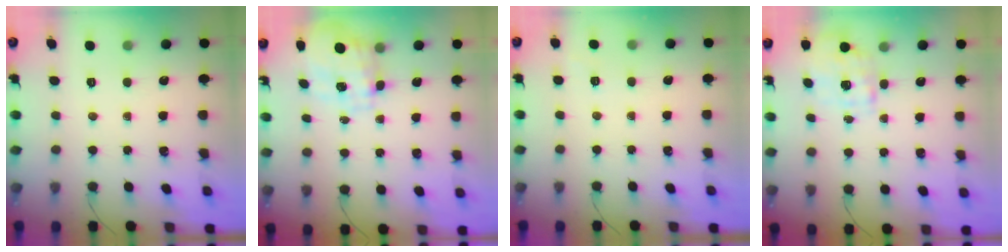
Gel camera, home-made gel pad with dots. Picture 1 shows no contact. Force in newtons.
{"total": 3.6, "press": 3.4, "slide": 1.1}
{"total": 3.1, "press": 2.8, "slide": 1.3}
{"total": 4.9, "press": 4.8, "slide": 1.2}